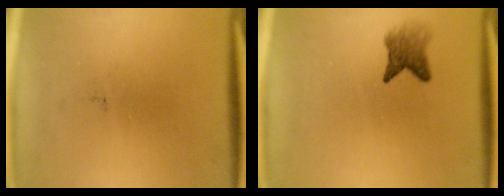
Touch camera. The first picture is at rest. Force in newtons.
{"total": 3.1}